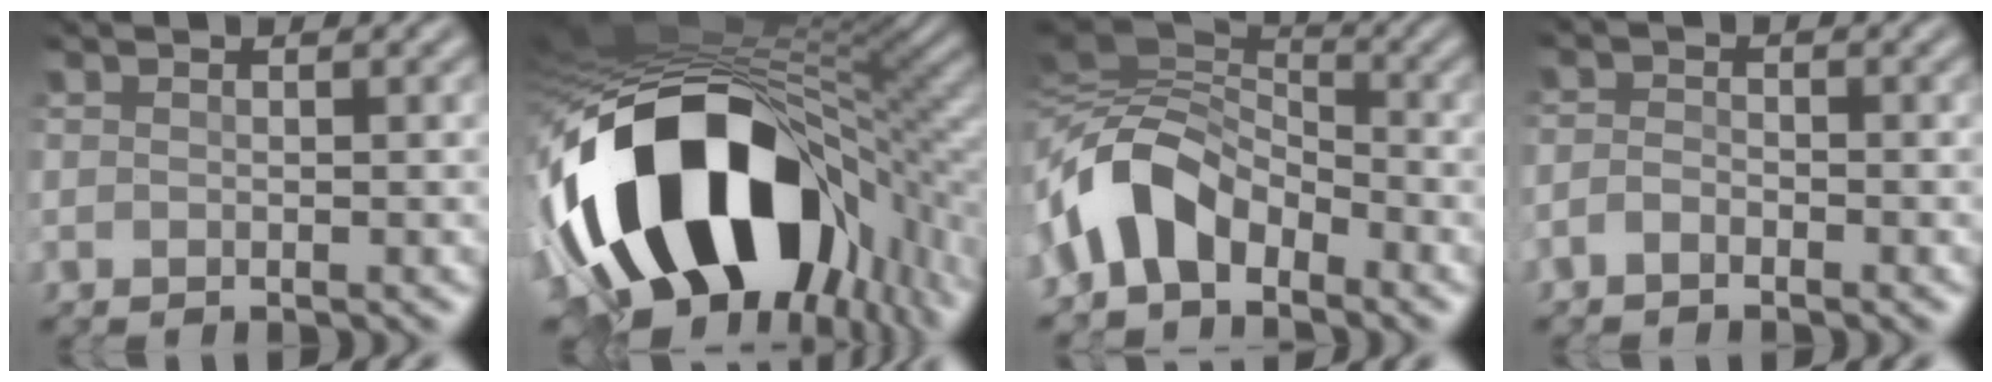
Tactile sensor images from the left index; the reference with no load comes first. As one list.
[{"total": 18.4, "force": [-5.3, 10.4, 14.2], "torque": [-0.265, -0.032, -0.061]}, {"total": 6.7, "force": [-2.6, 4.0, 4.7], "torque": [-0.090, 0.011, -0.061]}, {"total": 1.2, "force": [-1.0, 0.4, 0.5], "torque": [-0.013, 0.006, -0.025]}]